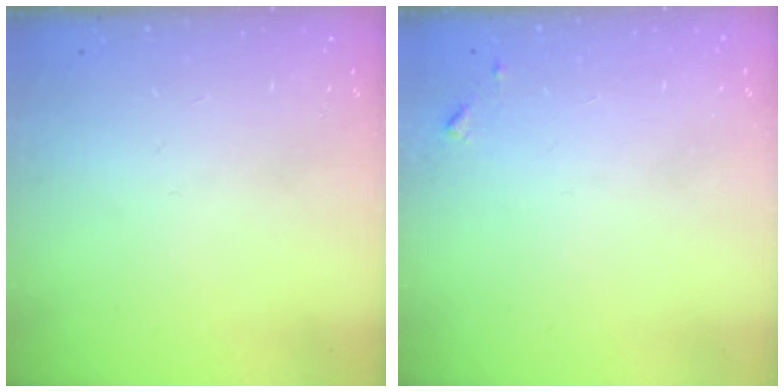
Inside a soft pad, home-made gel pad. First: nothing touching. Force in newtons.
{"total": 5.1, "press": 5.1, "slide": 0.4}